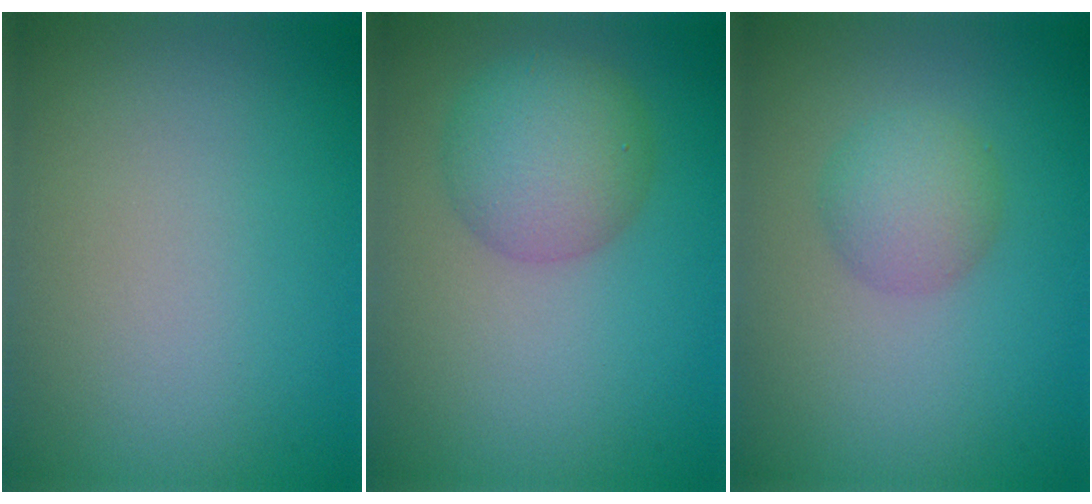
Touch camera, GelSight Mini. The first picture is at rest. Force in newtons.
{"total": 4.6, "press": 4.6, "slide": 0.1}
{"total": 2.8, "press": 2.8, "slide": 0.0}